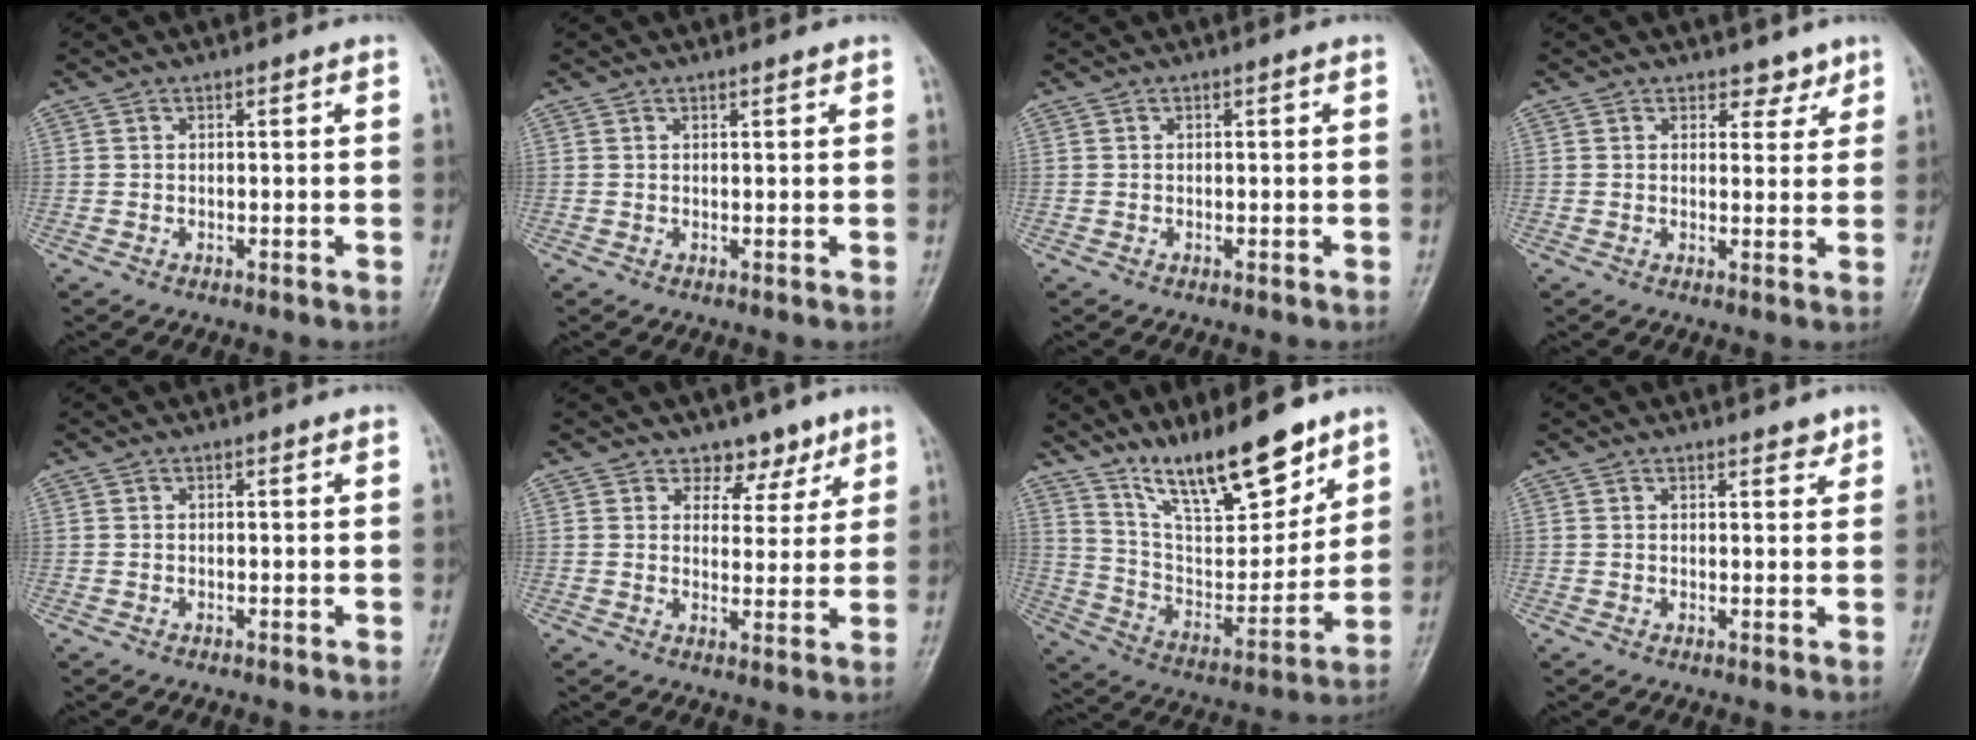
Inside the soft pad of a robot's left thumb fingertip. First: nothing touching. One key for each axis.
{"total": 0.7, "fx": 0.6, "fy": 0.2, "fz": 0.3, "tx": -0.007, "ty": -0.004, "tz": 0.009}
{"total": 0.0}
{"total": 3.2, "fx": 2.4, "fy": 2.0, "fz": 0.7, "tx": 0.017, "ty": -0.014, "tz": 0.031}
{"total": 0.0}
{"total": 5.5, "fx": 3.9, "fy": 3.6, "fz": 1.3, "tx": 0.019, "ty": -0.022, "tz": 0.057}
{"total": 18.4, "fx": 13.5, "fy": 5.7, "fz": 11.2, "tx": -0.136, "ty": -0.083, "tz": 0.243}
{"total": 2.1, "fx": 1.7, "fy": 1.0, "fz": 0.9, "tx": 0.002, "ty": -0.010, "tz": 0.020}